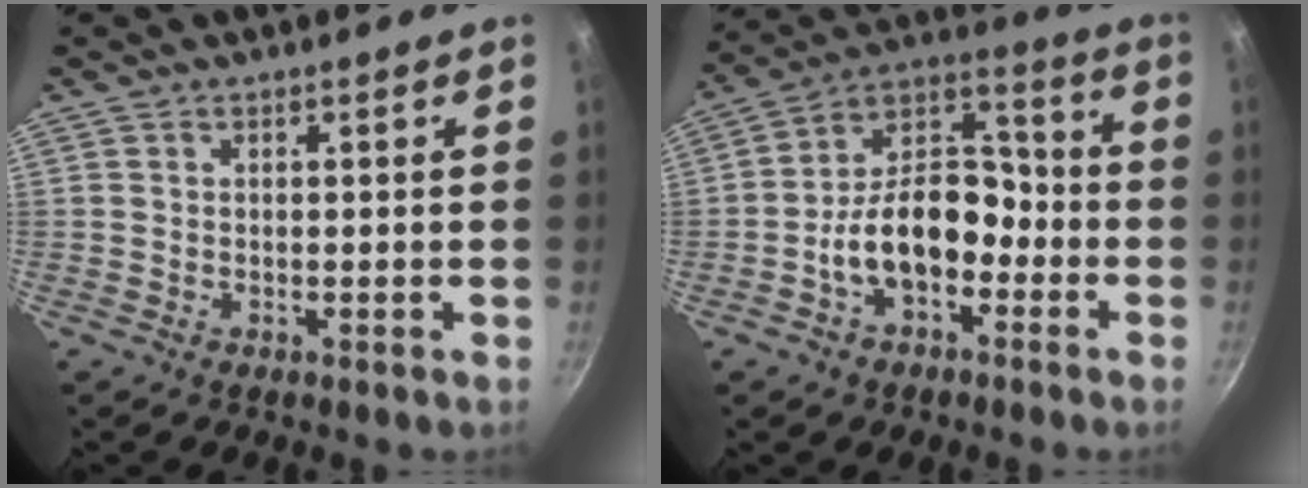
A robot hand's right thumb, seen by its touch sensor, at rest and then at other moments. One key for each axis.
{"total": 14.5, "fx": -4.7, "fy": 9.3, "fz": 10.1, "tx": -0.124, "ty": 0.067, "tz": -0.091}